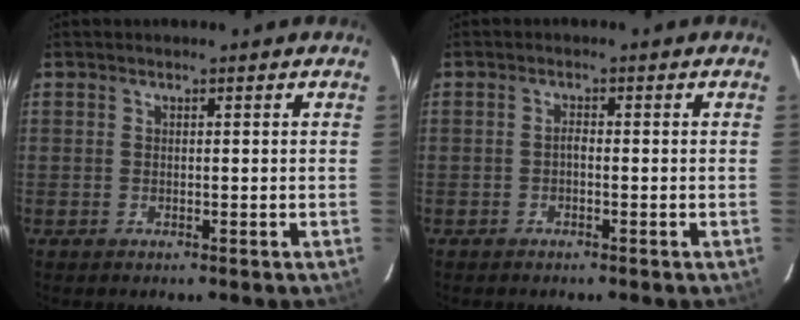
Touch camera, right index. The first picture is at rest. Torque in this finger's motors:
{"motor_torque": [0.10, -0.25, 0.15, 0.04]}